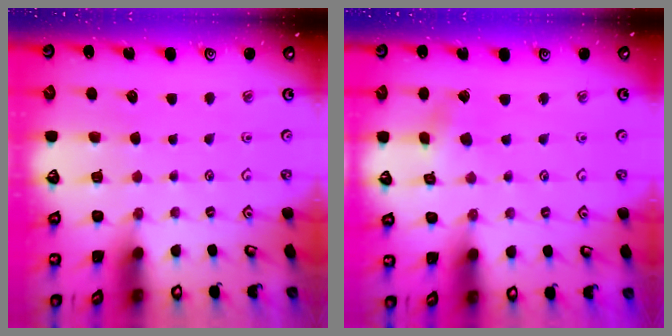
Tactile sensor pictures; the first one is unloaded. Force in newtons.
{"total": 2.1, "press": 2.1, "slide": 0.2}